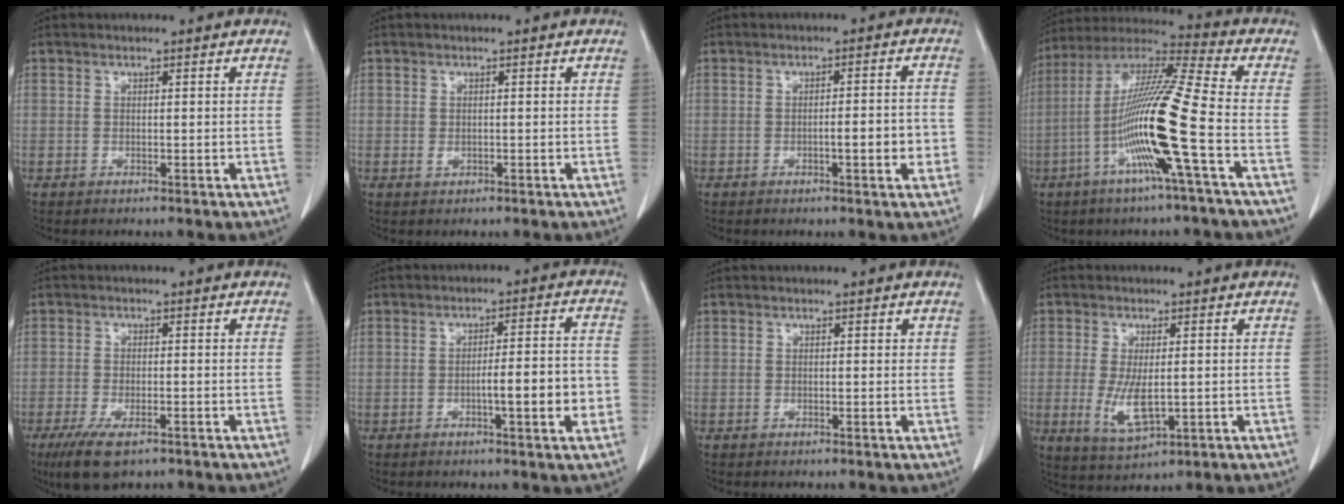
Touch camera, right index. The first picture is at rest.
{"total": 0.7, "force": [-0.1, 0.5, 0.4], "torque": [-0.009, -0.001, -0.002]}
{"total": 4.8, "force": [-1.3, 0.8, 4.5], "torque": [-0.066, 0.004, -0.015]}
{"total": 16.6, "force": [-4.9, -1.3, 15.8], "torque": [-0.307, -0.004, -0.104]}
{"total": 6.5, "force": [-4.2, 1.9, 4.6], "torque": [-0.085, -0.017, -0.069]}
{"total": 7.8, "force": [-2.1, 0.7, 7.4], "torque": [-0.106, 0.010, -0.029]}
{"total": 0.5, "force": [0.3, 0.3, 0.3], "torque": [0.001, 0.002, 0.000]}
{"total": 6.1, "force": [-0.8, 2.2, 5.7], "torque": [-0.115, -0.016, -0.006]}